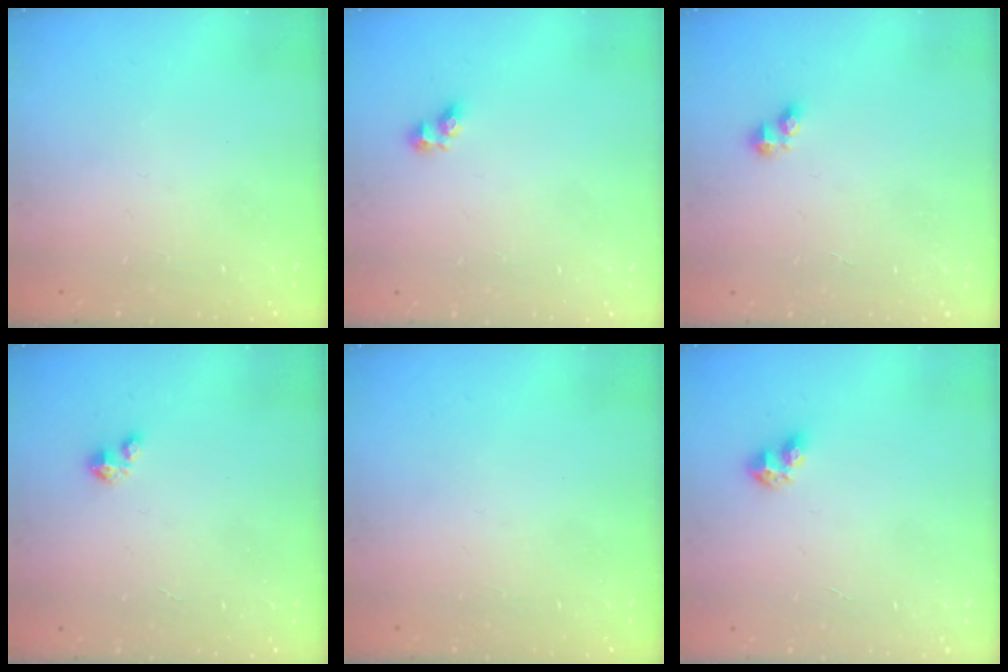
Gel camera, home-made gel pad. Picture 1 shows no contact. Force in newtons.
{"total": 3.6, "press": 3.4, "slide": 1.3}
{"total": 2.4, "press": 2.4, "slide": 0.3}
{"total": 2.0, "press": 2.0, "slide": 0.1}
{"total": 0.0}
{"total": 4.7, "press": 4.6, "slide": 0.9}